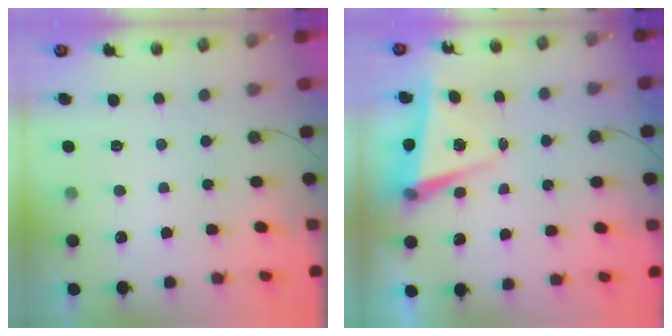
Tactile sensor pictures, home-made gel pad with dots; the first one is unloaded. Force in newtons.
{"total": 5.7, "press": 5.1, "slide": 2.6}